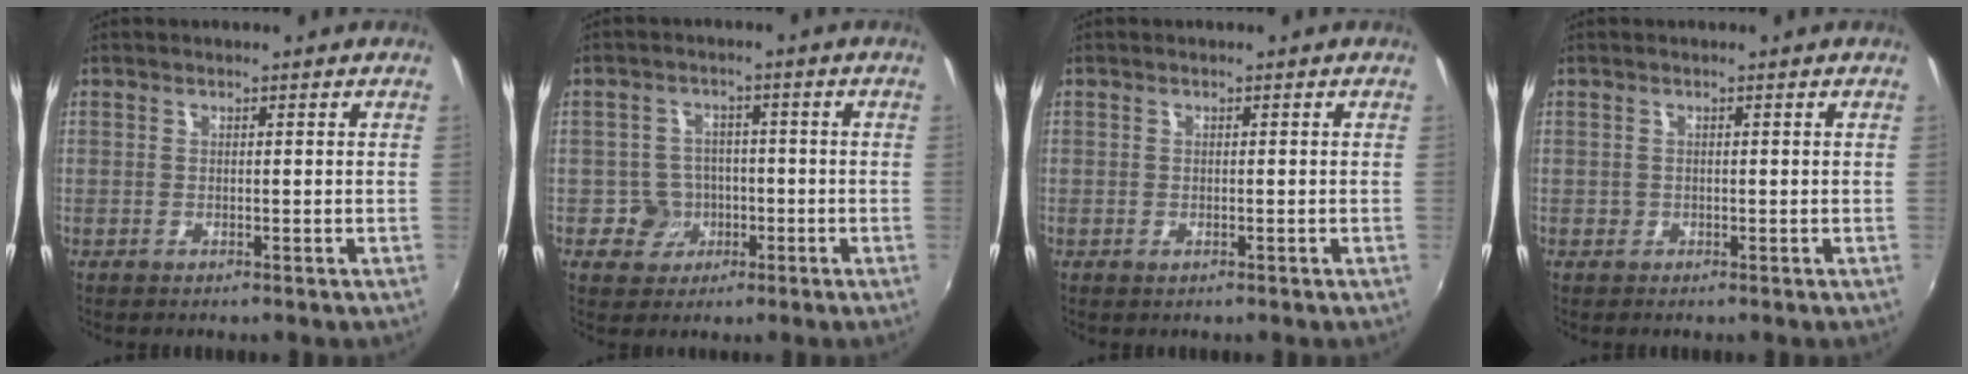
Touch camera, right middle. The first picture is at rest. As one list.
[{"total": 5.7, "force": [-1.9, 5.3, 0.8], "torque": [-0.025, 0.011, -0.022]}, {"total": 0.8, "force": [-0.3, 0.5, 0.5], "torque": [-0.008, -0.003, -0.006]}, {"total": 1.1, "force": [-0.3, 1.0, 0.2], "torque": [-0.001, -0.004, -0.004]}]